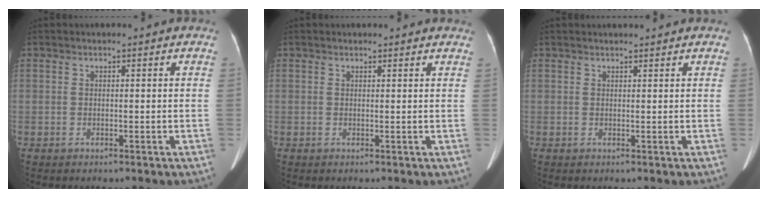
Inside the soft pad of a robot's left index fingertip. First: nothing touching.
{"total": 3.9, "force": [3.7, 0.6, 1.1], "torque": [-0.010, 0.001, 0.030]}
{"total": 3.6, "force": [3.4, 0.2, 1.1], "torque": [-0.012, 0.009, 0.039]}